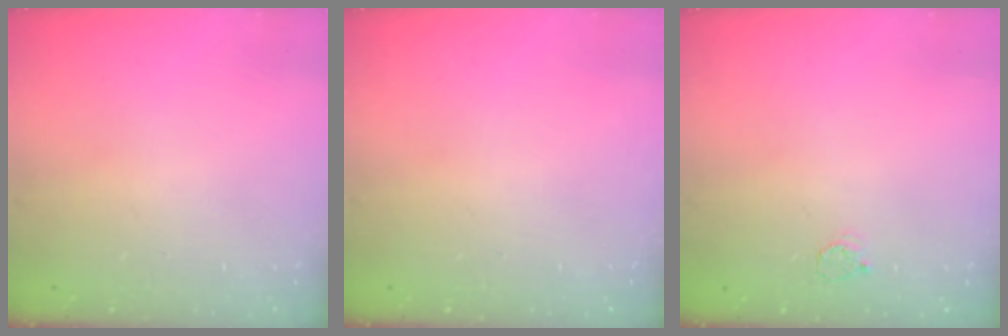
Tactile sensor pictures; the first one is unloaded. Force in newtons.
{"total": 0.0}
{"total": 2.4, "press": 2.4, "slide": 0.3}